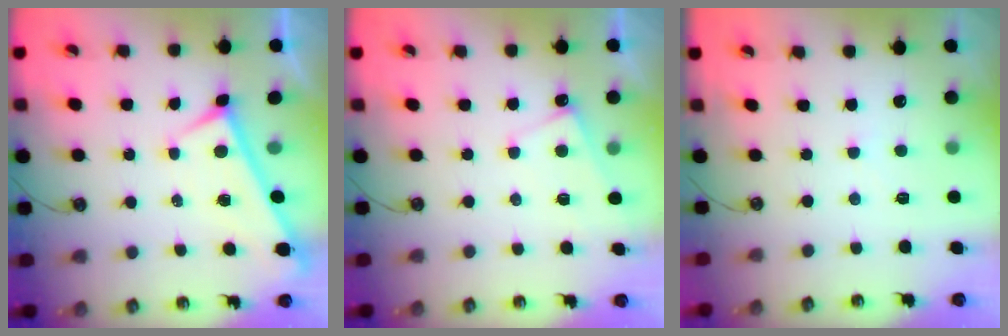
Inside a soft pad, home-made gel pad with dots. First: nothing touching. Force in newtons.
{"total": 4.4, "press": 4.4, "slide": 0.4}
{"total": 2.0, "press": 2.0, "slide": 0.4}